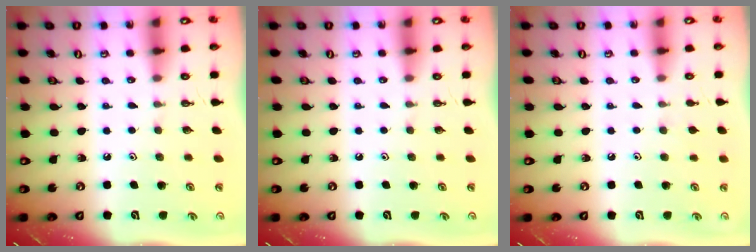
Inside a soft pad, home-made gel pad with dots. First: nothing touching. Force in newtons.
{"total": 0.0}
{"total": 2.8, "press": 2.7, "slide": 0.5}